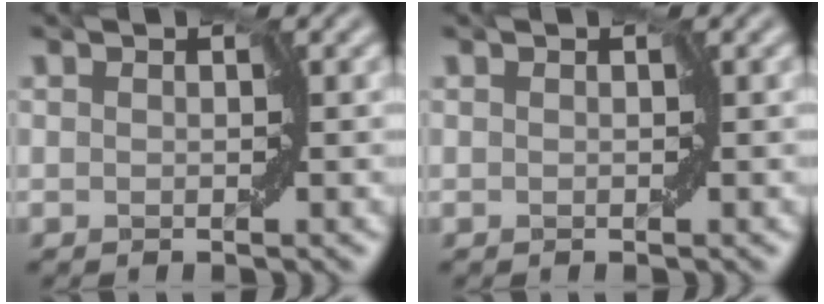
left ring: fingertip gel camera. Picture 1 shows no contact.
{"total": 0.0}